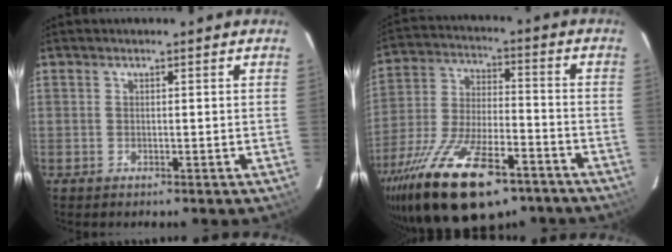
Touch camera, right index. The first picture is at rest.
{"total": 24.7, "force": [-15.8, 9.9, 16.2], "torque": [-0.319, -0.039, -0.256]}